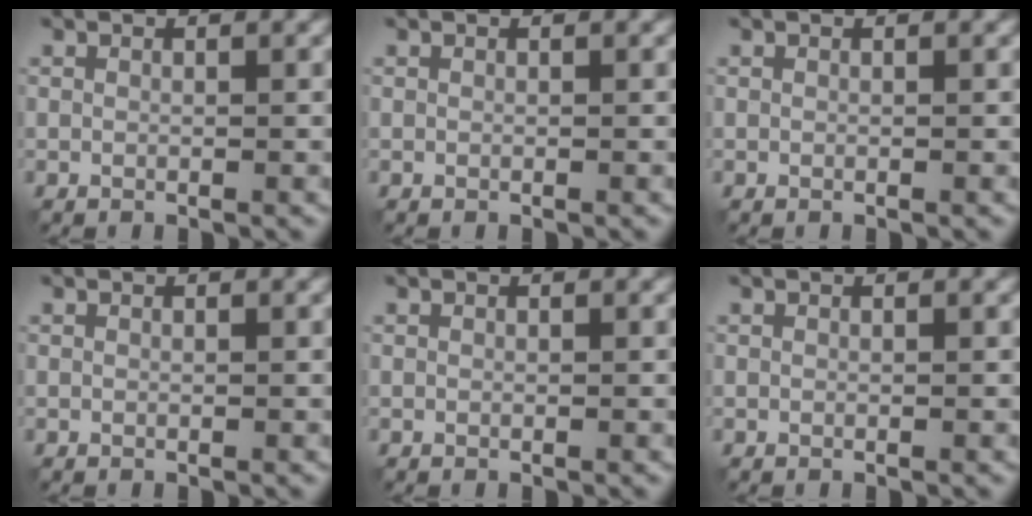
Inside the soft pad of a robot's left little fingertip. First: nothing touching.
{"total": 0.0}
{"total": 0.0}
{"total": 0.0}
{"total": 0.0}
{"total": 0.0}